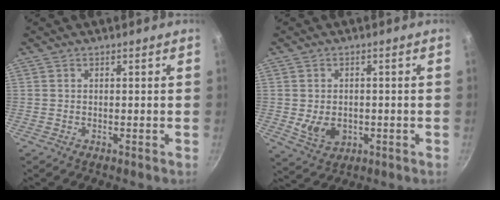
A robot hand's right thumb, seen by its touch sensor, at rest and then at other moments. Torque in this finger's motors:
{"motor_torque": [0.81, 0.77, -0.10, 0.20, 0.02]}